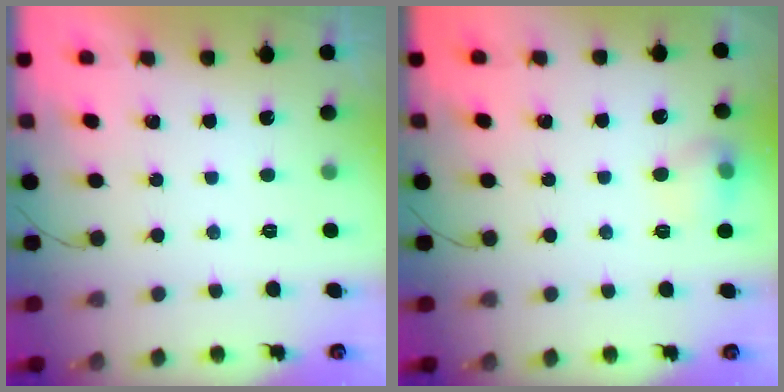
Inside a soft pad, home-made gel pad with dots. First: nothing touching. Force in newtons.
{"total": 8.0, "press": 7.9, "slide": 1.4}